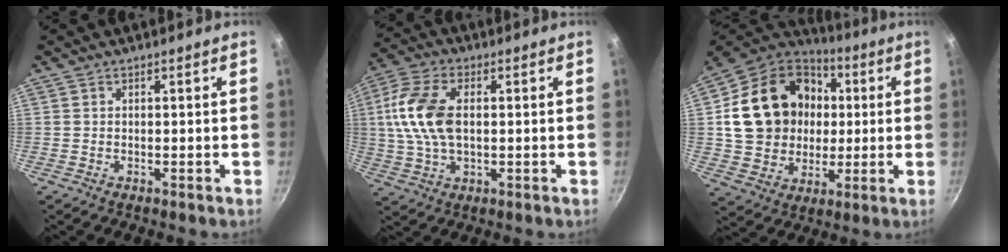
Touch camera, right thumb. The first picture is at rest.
{"total": 12.6, "force": [1.3, 7.2, 10.3], "torque": [-0.203, 0.014, 0.016]}
{"total": 22.8, "force": [3.0, 18.8, 12.5], "torque": [-0.200, 0.029, 0.060]}